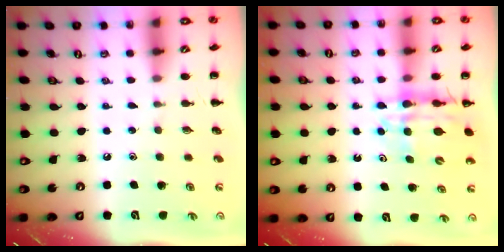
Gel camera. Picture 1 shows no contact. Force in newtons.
{"total": 10.7, "press": 10.2, "slide": 3.4}